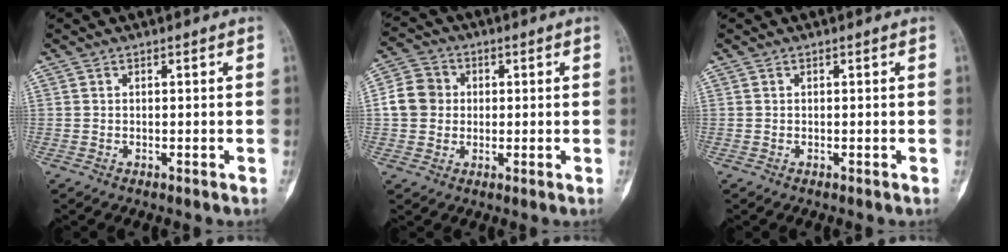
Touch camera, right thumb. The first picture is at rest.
{"total": 7.2, "force": [0.3, 6.5, 3.0], "torque": [-0.041, 0.014, -0.004]}
{"total": 0.0}